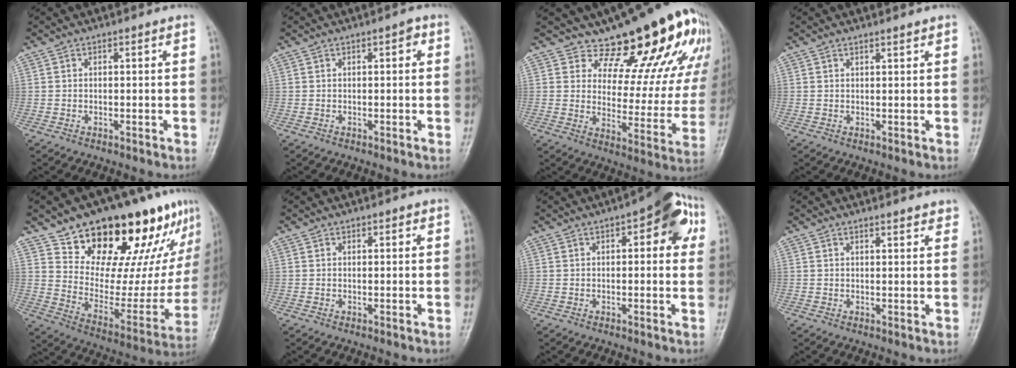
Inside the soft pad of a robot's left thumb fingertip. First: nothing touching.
{"total": 1.4, "force": [0.4, 0.6, 1.2], "torque": [-0.011, 0.004, 0.001]}
{"total": 19.6, "force": [16.0, 7.6, 8.4], "torque": [-0.045, -0.120, 0.198]}
{"total": 1.1, "force": [0.9, 0.1, 0.5], "torque": [-0.007, -0.006, 0.015]}
{"total": 27.2, "force": [18.7, 11.8, 15.8], "torque": [-0.175, -0.083, 0.284]}
{"total": 1.0, "force": [0.6, 0.5, 0.5], "torque": [0.001, -0.002, 0.005]}
{"total": 9.6, "force": [3.3, 3.9, 8.1], "torque": [-0.071, 0.010, 0.032]}
{"total": 2.8, "force": [2.5, 0.7, 1.1], "torque": [0.001, -0.010, 0.028]}